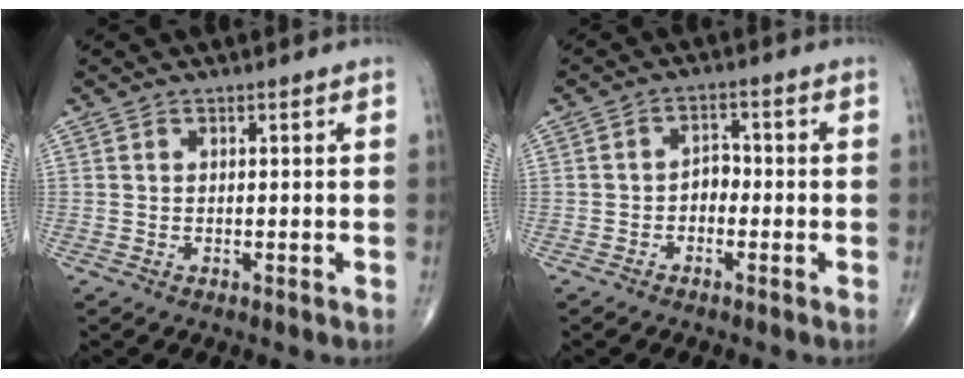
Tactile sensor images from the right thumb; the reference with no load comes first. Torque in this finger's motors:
{"motor_torque": [0.10, 0.02, 0.62, -0.14, -0.01]}